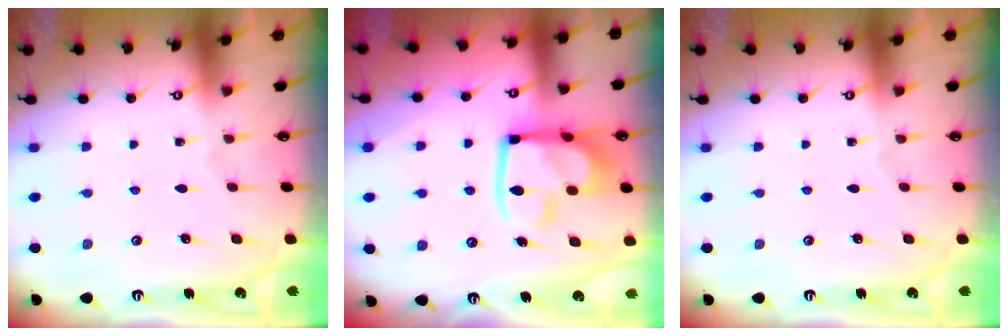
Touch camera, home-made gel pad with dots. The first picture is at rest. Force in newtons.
{"total": 16.5, "press": 16.4, "slide": 1.9}
{"total": 0.0}